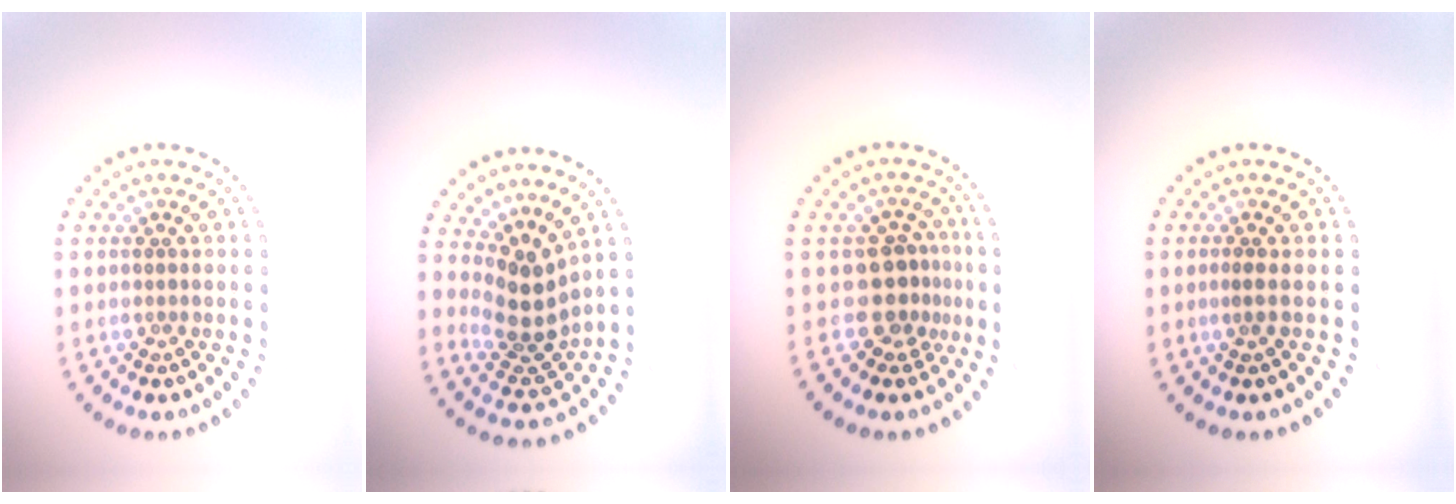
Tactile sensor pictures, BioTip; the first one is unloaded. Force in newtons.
{"total": 3.8, "press": 2.9, "slide": 2.5}
{"total": 2.9, "press": 2.1, "slide": 2.0}
{"total": 0.7, "press": 0.3, "slide": 0.6}